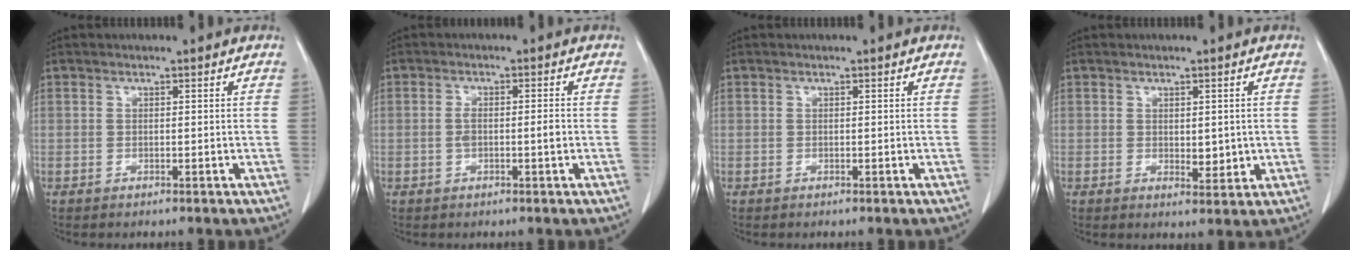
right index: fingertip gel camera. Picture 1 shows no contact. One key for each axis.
{"total": 3.1, "fx": -0.5, "fy": 0.8, "fz": 2.9, "tx": -0.061, "ty": 0.005, "tz": -0.006}
{"total": 0.0}
{"total": 3.2, "fx": 0.1, "fy": 1.5, "fz": 2.8, "tx": -0.038, "ty": -0.007, "tz": 0.009}